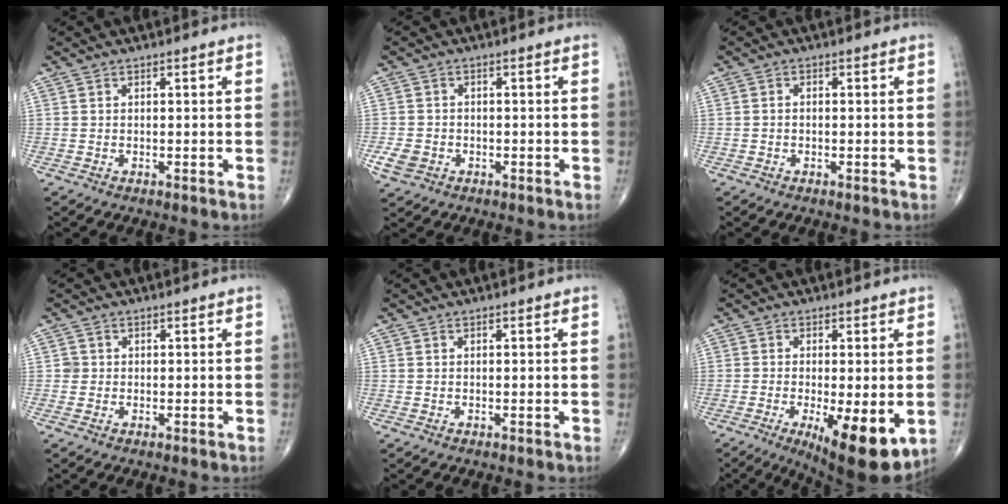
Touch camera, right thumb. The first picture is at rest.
{"total": 3.8, "force": [-1.4, 3.1, 1.7], "torque": [-0.031, 0.005, -0.022]}
{"total": 0.7, "force": [-0.2, 0.5, 0.5], "torque": [-0.007, 0.001, -0.007]}
{"total": 1.1, "force": [0.0, 1.1, 0.1], "torque": [0.006, 0.004, -0.001]}
{"total": 0.0}
{"total": 13.0, "force": [-3.9, 4.1, 11.7], "torque": [-0.163, -0.024, -0.049]}